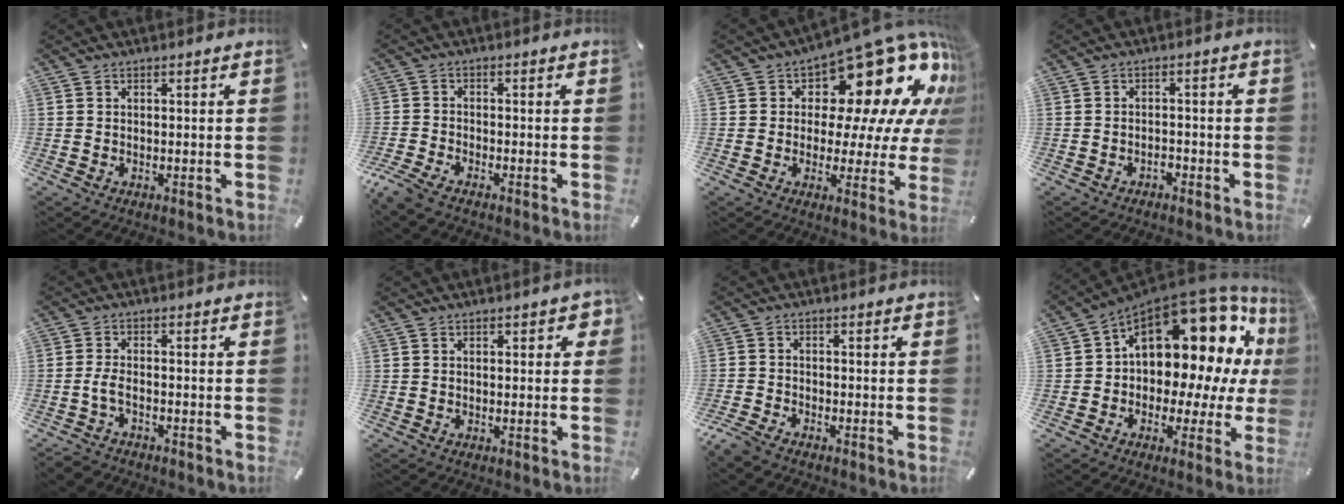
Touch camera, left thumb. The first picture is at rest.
{"total": 3.7, "force": [-3.0, 0.8, 2.0], "torque": [-0.058, 0.001, -0.062]}
{"total": 20.6, "force": [10.7, 10.8, 13.9], "torque": [-0.180, -0.088, 0.176]}
{"total": 2.0, "force": [-1.5, 1.1, 0.6], "torque": [-0.014, 0.006, -0.033]}
{"total": 3.9, "force": [-2.0, 2.0, 2.7], "torque": [-0.074, 0.002, -0.044]}
{"total": 2.6, "force": [0.3, 1.5, 2.2], "torque": [-0.026, 0.003, 0.000]}
{"total": 3.2, "force": [-2.8, 0.8, 1.2], "torque": [-0.040, 0.007, -0.059]}
{"total": 19.1, "force": [7.8, 11.4, 13.2], "torque": [-0.191, -0.069, 0.130]}